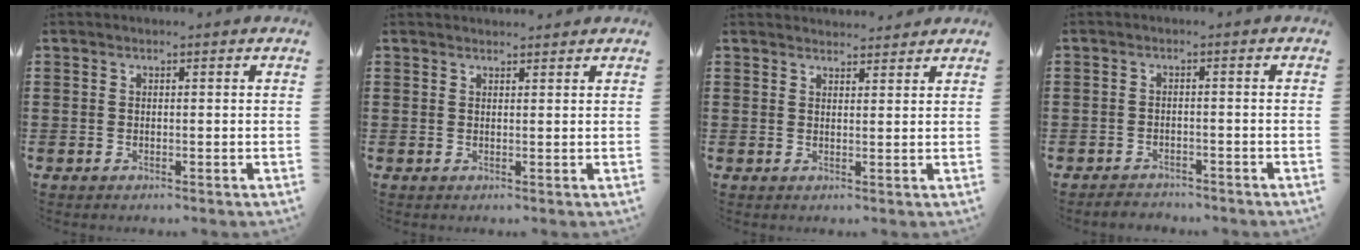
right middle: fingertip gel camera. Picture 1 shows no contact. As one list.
[{"total": 1.2, "force": [1.1, 0.1, 0.0], "torque": [0.005, -0.002, 0.020]}, {"total": 2.2, "force": [2.2, 0.3, -0.1], "torque": [0.004, -0.002, 0.040]}, {"total": 1.8, "force": [-1.8, 0.4, -0.1], "torque": [-0.005, 0.001, -0.040]}]